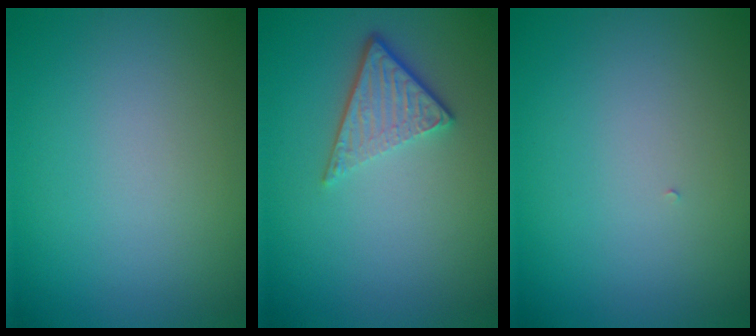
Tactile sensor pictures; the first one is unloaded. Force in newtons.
{"total": 3.8, "press": 2.6, "slide": 2.7}
{"total": 0.0}